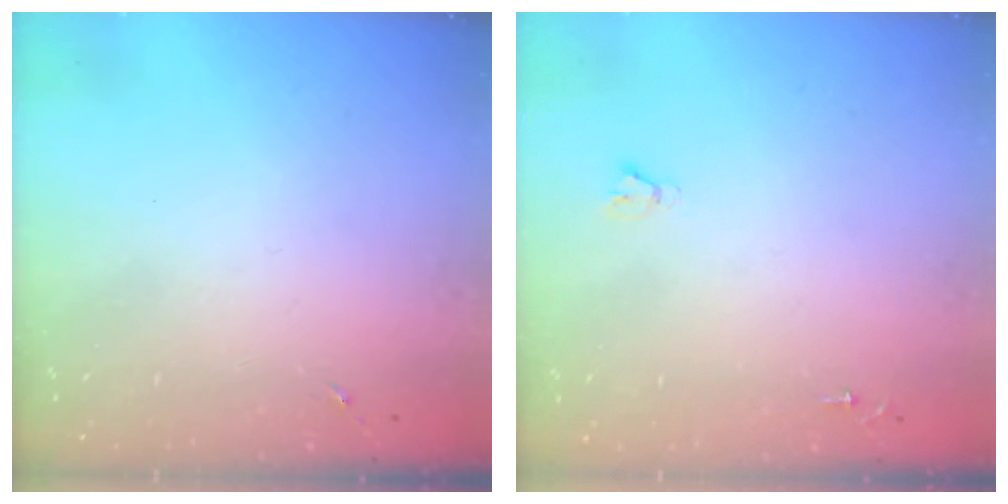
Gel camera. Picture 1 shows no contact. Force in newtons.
{"total": 1.8, "press": 1.8, "slide": 0.1}